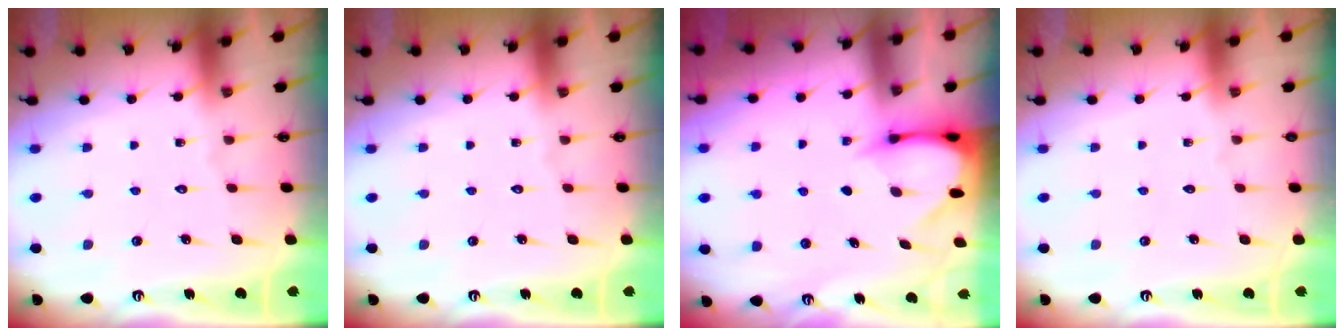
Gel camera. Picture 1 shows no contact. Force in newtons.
{"total": 0.0}
{"total": 3.5, "press": 3.4, "slide": 0.3}
{"total": 0.0}